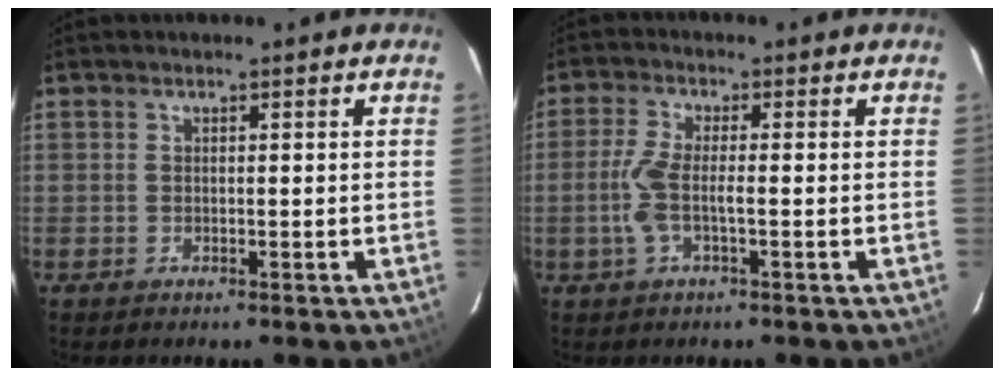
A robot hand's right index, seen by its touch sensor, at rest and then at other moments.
{"total": 5.8, "force": [-1.3, 1.2, 5.6], "torque": [-0.123, -0.001, -0.024]}